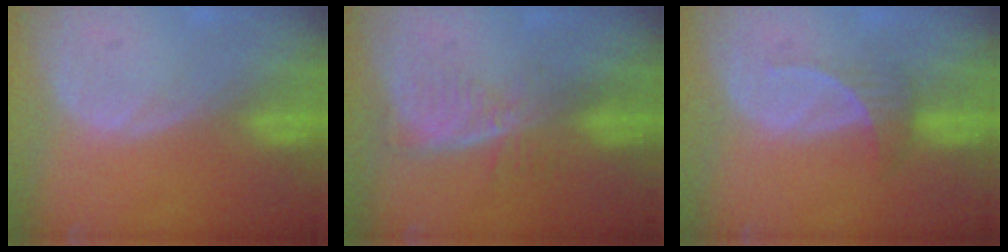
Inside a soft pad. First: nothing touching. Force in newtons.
{"total": 5.7, "press": 4.9, "slide": 2.9}
{"total": 2.8, "press": 2.7, "slide": 0.9}